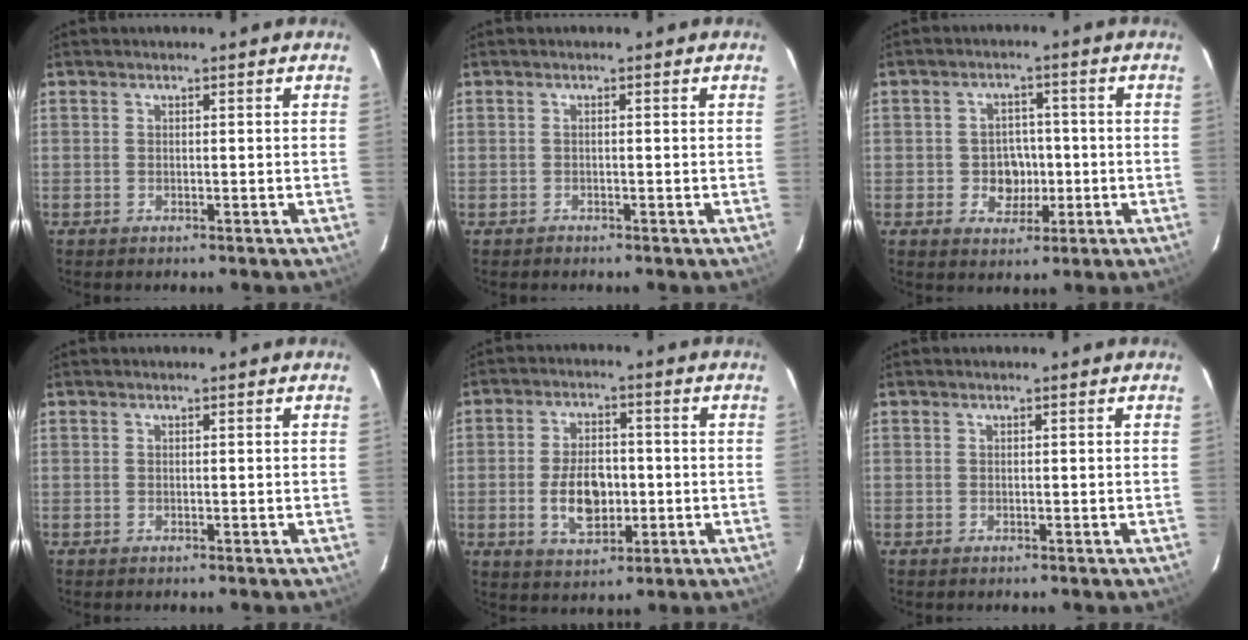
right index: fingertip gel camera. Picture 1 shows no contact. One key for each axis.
{"total": 0.6, "fx": -0.5, "fy": 0.4, "fz": -0.2, "tx": 0.003, "ty": 0.005, "tz": -0.008}
{"total": 5.3, "fx": -1.0, "fy": 4.6, "fz": 2.3, "tx": -0.047, "ty": 0.011, "tz": -0.006}
{"total": 0.0}
{"total": 9.1, "fx": -1.7, "fy": 5.3, "fz": 7.2, "tx": -0.136, "ty": 0.002, "tz": -0.021}
{"total": 0.0}